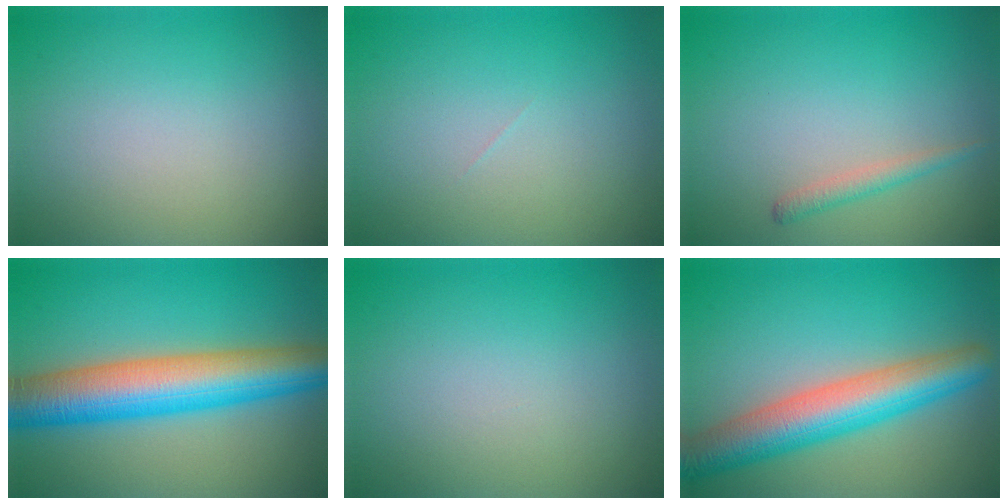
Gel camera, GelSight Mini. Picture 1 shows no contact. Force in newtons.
{"total": 0.0}
{"total": 1.4, "press": 1.3, "slide": 0.1}
{"total": 10.0, "press": 10.0, "slide": 0.2}
{"total": 0.0}
{"total": 7.4, "press": 7.4, "slide": 0.2}